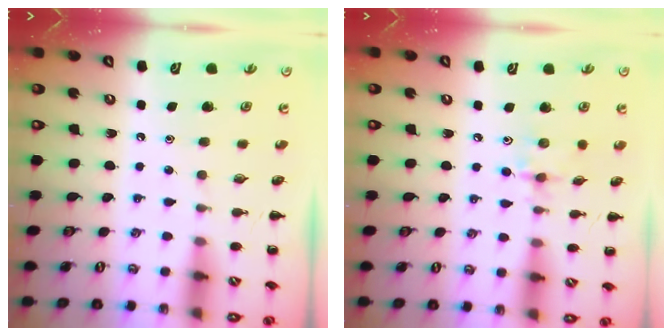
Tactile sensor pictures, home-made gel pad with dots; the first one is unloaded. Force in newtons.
{"total": 2.7, "press": 2.7, "slide": 0.5}